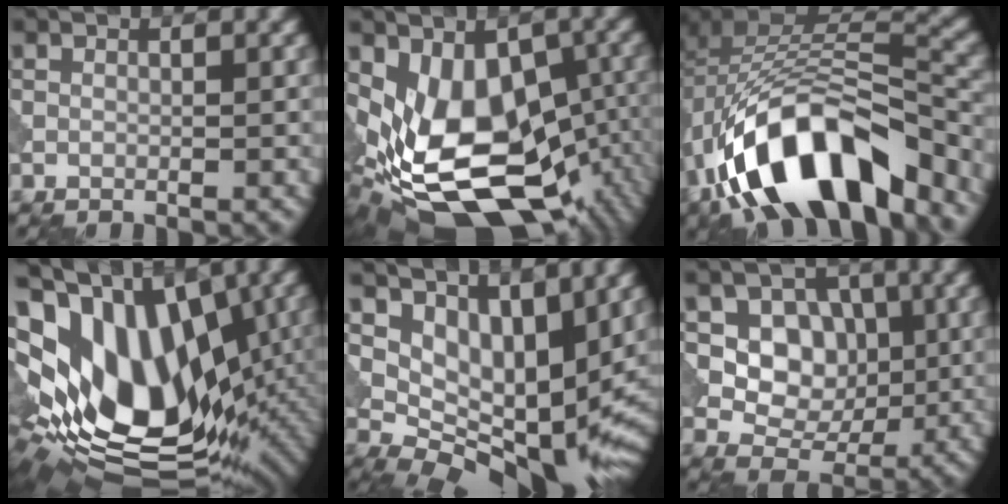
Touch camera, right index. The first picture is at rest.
{"total": 17.3, "force": [-4.2, 10.9, 12.7], "torque": [-0.185, -0.024, -0.036]}
{"total": 14.1, "force": [-7.6, 6.4, 9.9], "torque": [-0.171, -0.003, -0.134]}
{"total": 19.0, "force": [1.7, 11.6, 15.0], "torque": [-0.207, -0.018, 0.068]}
{"total": 8.6, "force": [2.8, 4.8, 6.6], "torque": [-0.098, -0.019, 0.062]}
{"total": 6.5, "force": [0.8, 5.2, 3.8], "torque": [-0.057, 0.001, 0.003]}